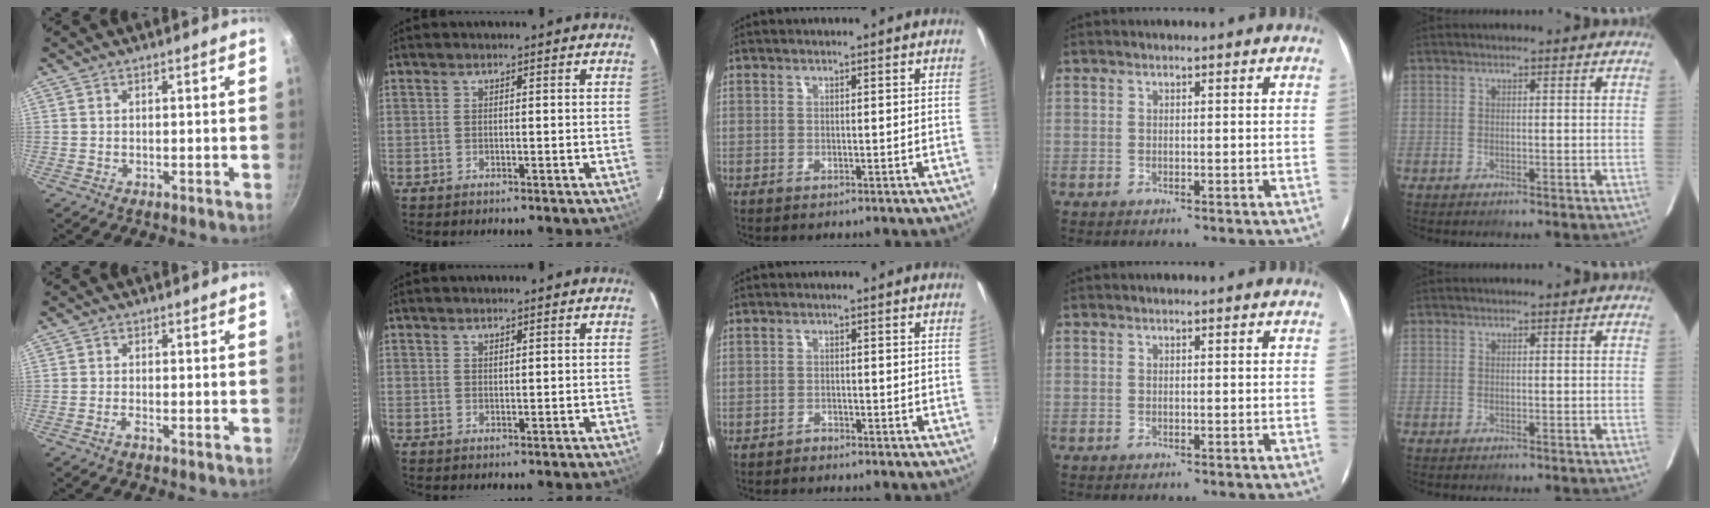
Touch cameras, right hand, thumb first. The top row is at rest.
{"thumb": {"total": 1.1, "force": [-0.7, 0.3, 0.9], "torque": [-0.022, 0.005, -0.019]}, "index": {"total": 0.8, "force": [0.8, 0.2, 0.2], "torque": [-0.004, 0.001, 0.015]}, "middle": {"total": 1.4, "force": [-1.3, -0.5, -0.3], "torque": [0.002, -0.004, -0.023]}}